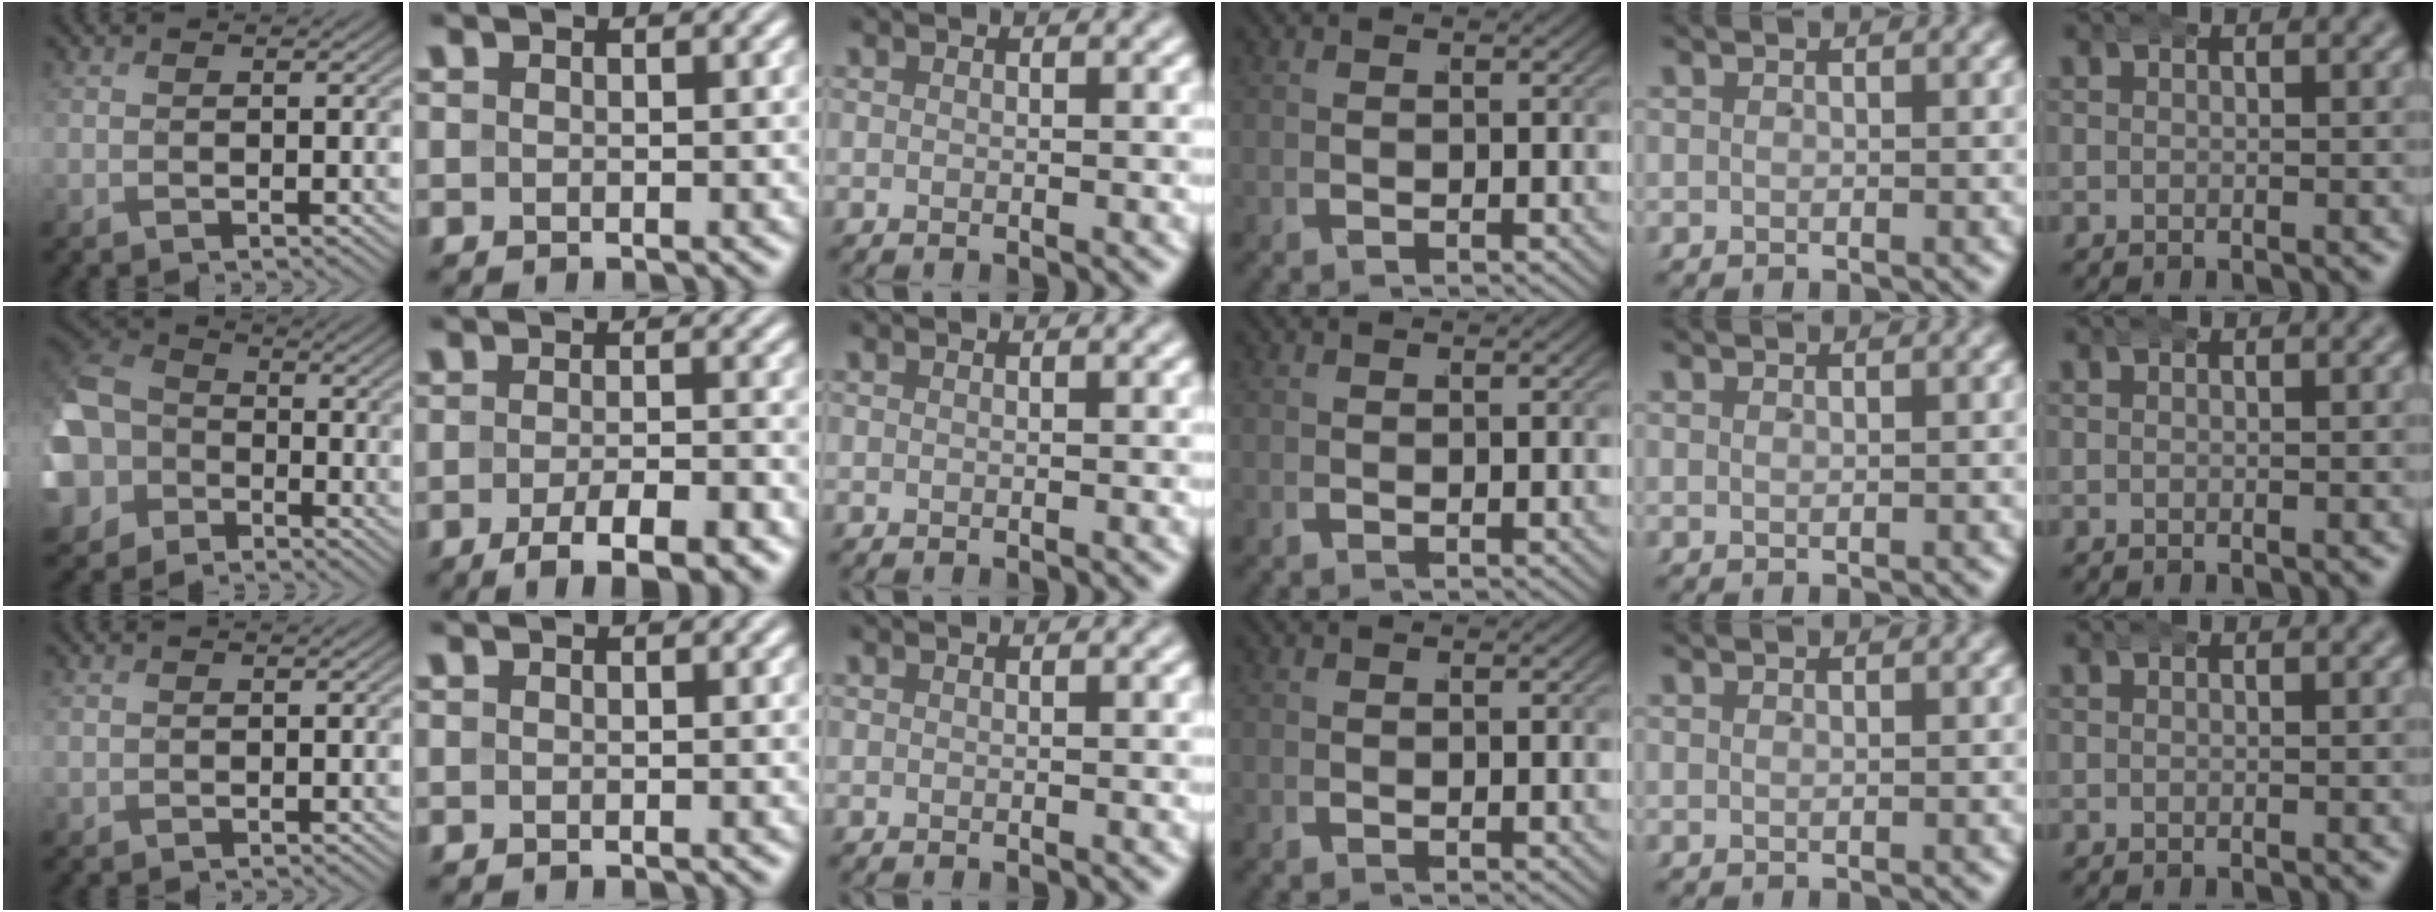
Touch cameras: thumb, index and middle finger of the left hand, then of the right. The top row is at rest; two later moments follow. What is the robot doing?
{"motion": "wrap", "object": "arm wrap"}